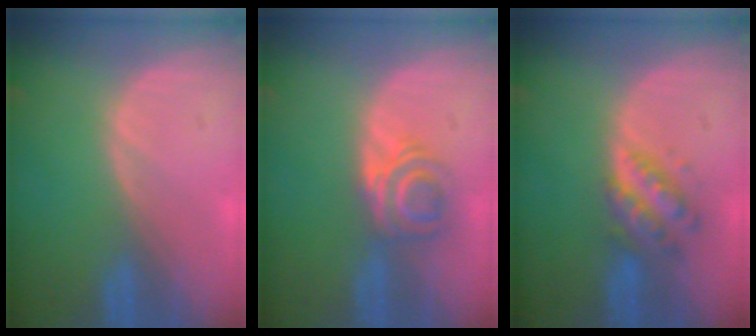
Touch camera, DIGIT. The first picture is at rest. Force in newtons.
{"total": 5.9, "press": 4.8, "slide": 3.4}
{"total": 5.0, "press": 5.0, "slide": 0.1}